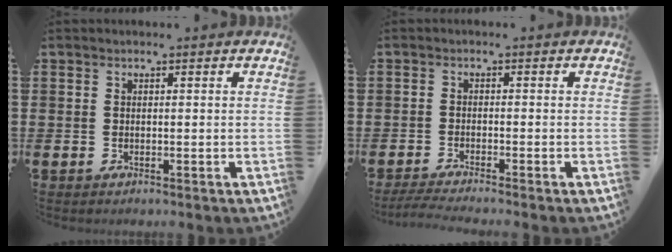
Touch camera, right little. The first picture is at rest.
{"total": 1.8, "force": [-1.4, 0.0, 1.0], "torque": [-0.016, 0.002, -0.027]}